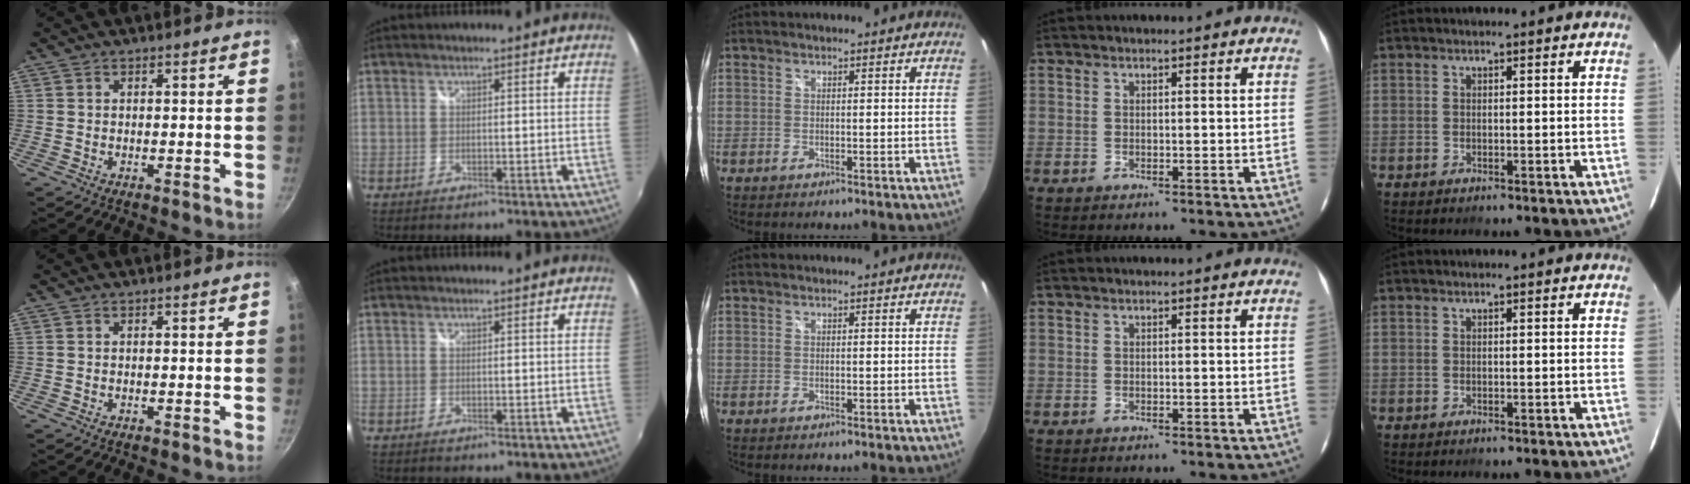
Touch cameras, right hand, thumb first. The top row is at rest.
{}